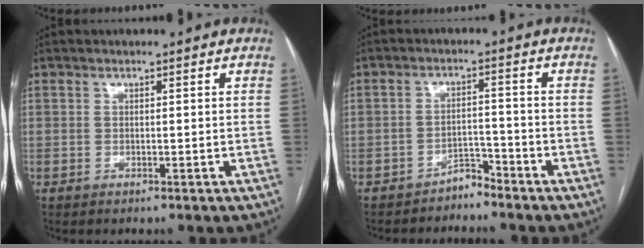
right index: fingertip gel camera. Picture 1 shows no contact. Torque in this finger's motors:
{"motor_torque": [-0.06, 0.08, -0.25, -0.06]}